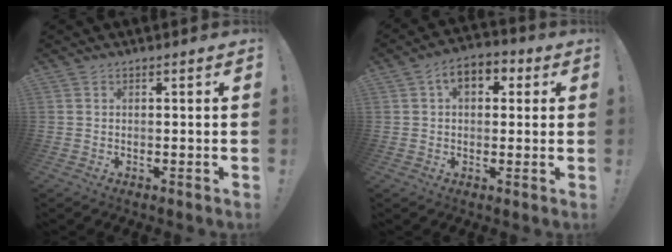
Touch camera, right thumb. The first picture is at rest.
{"total": 7.5, "force": [2.5, 4.9, 5.1], "torque": [-0.075, 0.000, 0.044]}